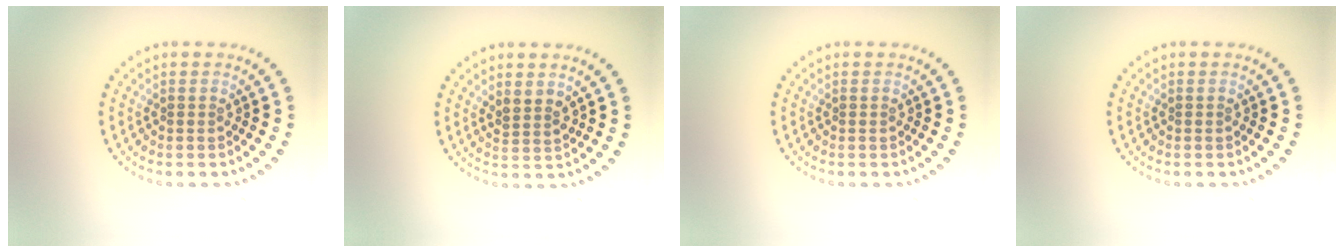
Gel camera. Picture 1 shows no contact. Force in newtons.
{"total": 1.7, "press": 1.4, "slide": 1.0}
{"total": 0.0}
{"total": 0.0}